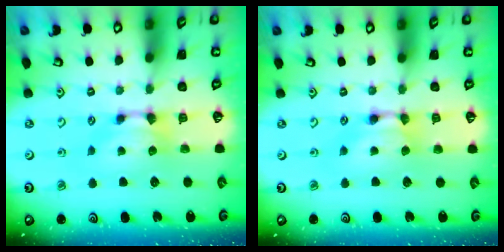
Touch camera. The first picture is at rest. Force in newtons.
{"total": 1.8, "press": 1.8, "slide": 0.1}